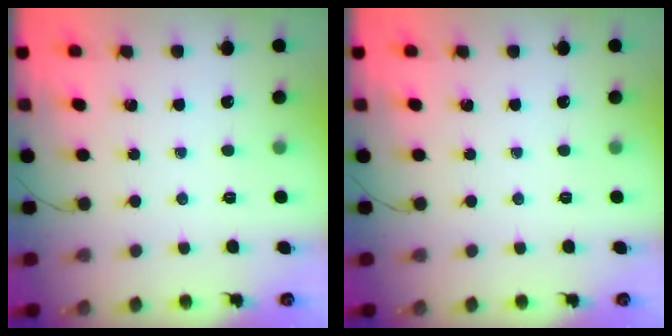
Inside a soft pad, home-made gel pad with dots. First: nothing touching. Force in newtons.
{"total": 0.0}